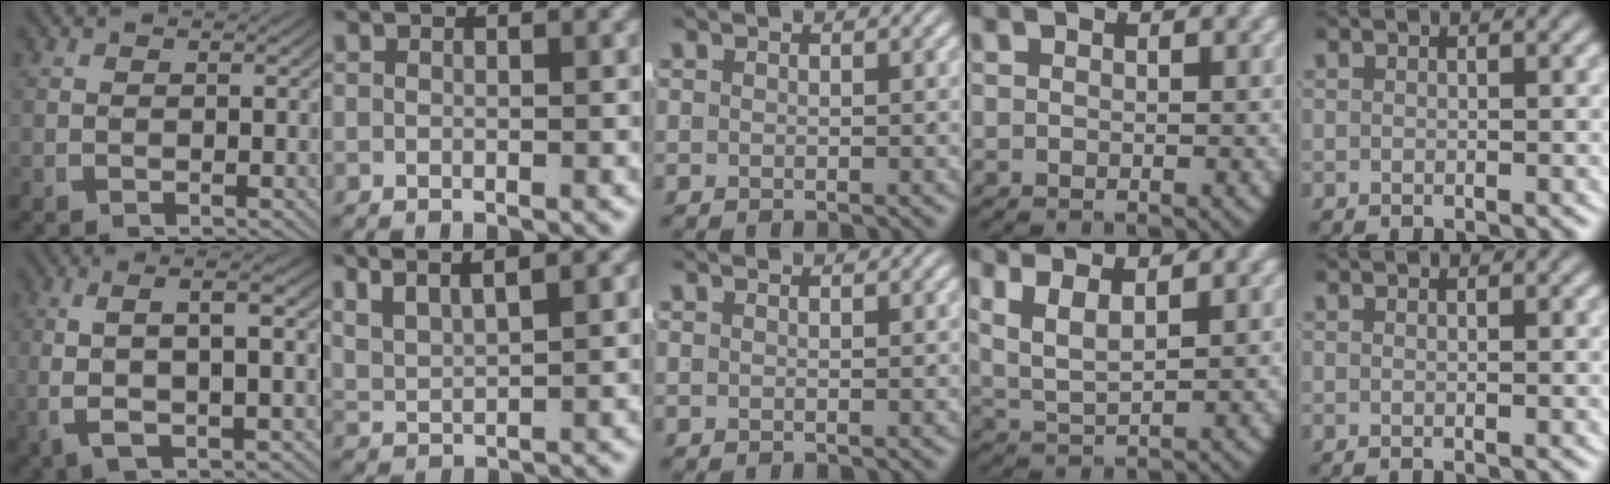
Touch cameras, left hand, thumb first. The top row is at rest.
{"thumb": {"total": 7.4, "force": [1.2, 2.4, 6.9], "torque": [-0.126, 0.012, 0.019]}, "index": {"total": 5.8, "force": [3.2, 3.4, 3.3], "torque": [-0.077, 0.006, 0.052]}, "middle": {"total": 0.6, "force": [0.4, -0.4, -0.1], "torque": [0.010, 0.000, 0.007]}, "ring": {"total": 6.0, "force": [2.0, 4.0, 4.0], "torque": [-0.111, -0.008, 0.036]}}